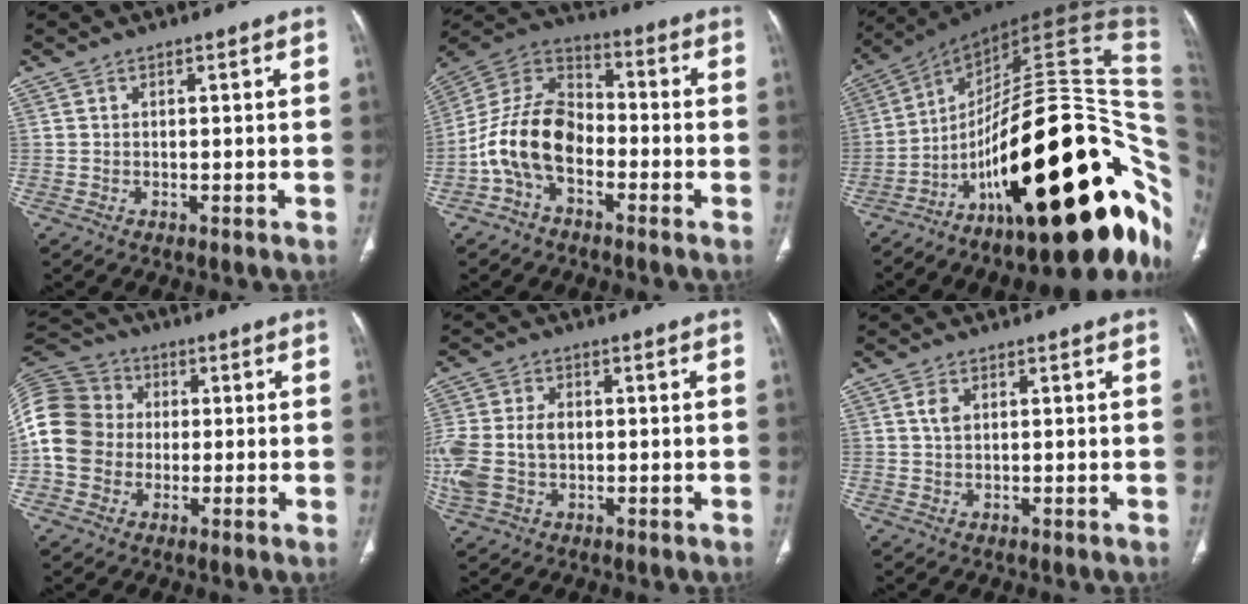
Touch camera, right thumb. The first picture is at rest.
{"total": 13.4, "force": [-4.2, 8.7, 9.3], "torque": [-0.171, 0.055, -0.090]}
{"total": 43.8, "force": [-10.2, 16.1, 39.4], "torque": [-0.463, 0.084, -0.155]}
{"total": 18.4, "force": [-0.3, 16.1, 8.9], "torque": [-0.206, 0.046, -0.010]}
{"total": 13.2, "force": [-0.8, 9.6, 9.0], "torque": [-0.234, 0.013, -0.005]}
{"total": 2.0, "force": [0.7, 1.3, 1.4], "torque": [-0.025, 0.000, 0.013]}